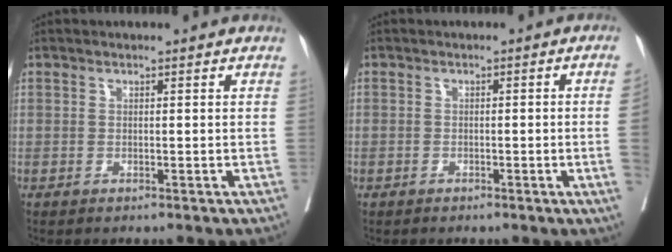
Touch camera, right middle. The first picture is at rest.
{"total": 2.9, "force": [-0.5, -1.2, 2.6], "torque": [-0.036, 0.000, -0.007]}